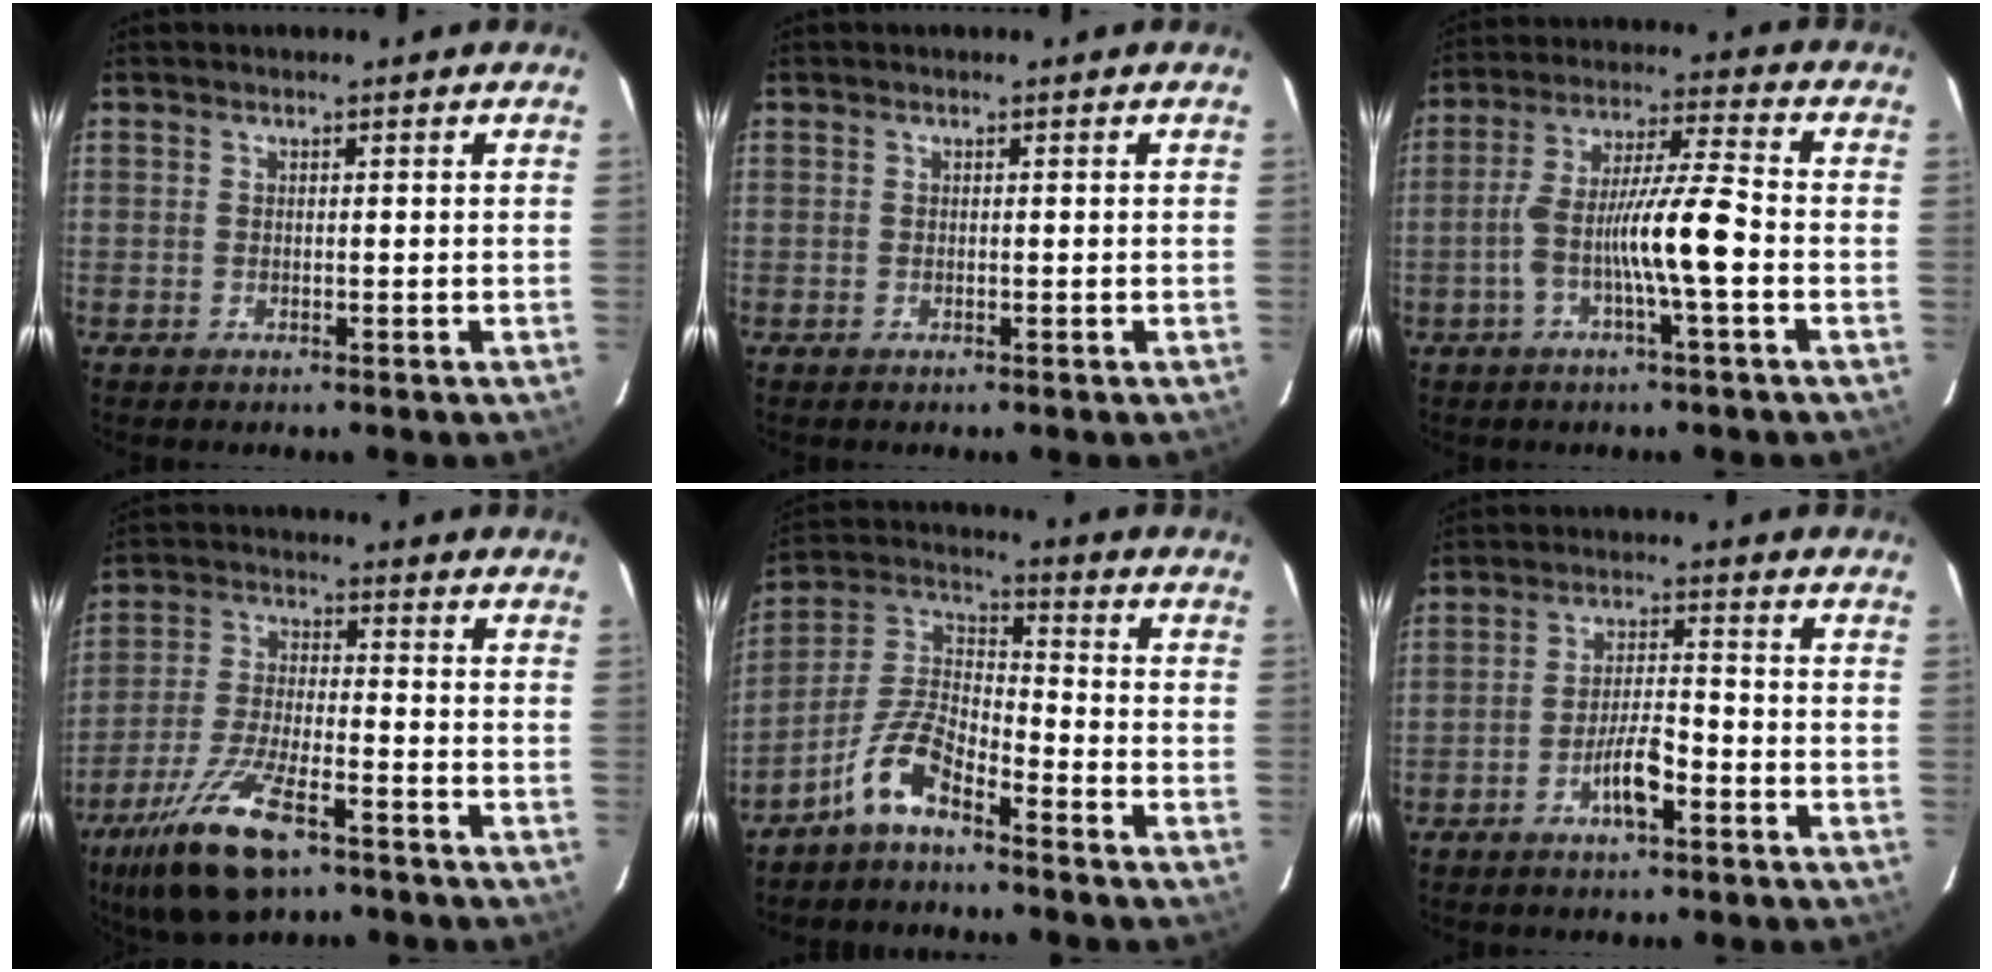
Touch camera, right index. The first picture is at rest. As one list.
[{"total": 0.0}, {"total": 10.4, "force": [-2.7, 0.2, 10.0], "torque": [-0.190, 0.013, -0.053]}, {"total": 12.9, "force": [-8.2, 3.1, 9.4], "torque": [-0.191, -0.022, -0.146]}, {"total": 8.1, "force": [-5.9, 2.1, 5.1], "torque": [-0.118, 0.017, -0.121]}, {"total": 5.6, "force": [-2.9, 1.2, 4.7], "torque": [-0.091, 0.007, -0.052]}]